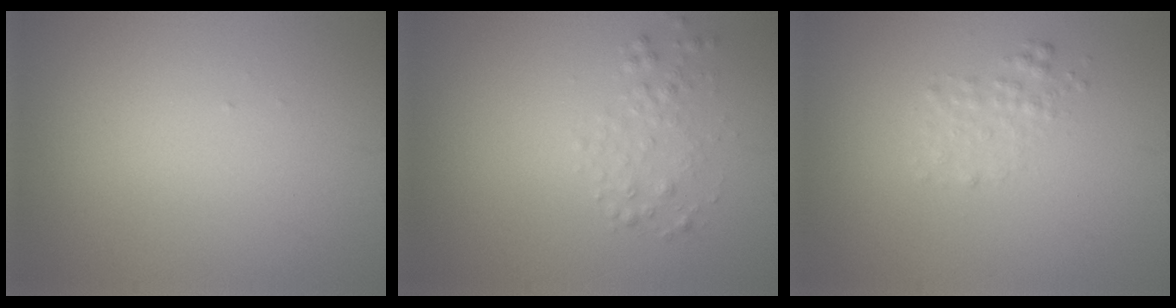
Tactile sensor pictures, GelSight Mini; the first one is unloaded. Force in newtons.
{"total": 1.6, "press": 1.6, "slide": 0.0}
{"total": 1.4, "press": 1.4, "slide": 0.1}